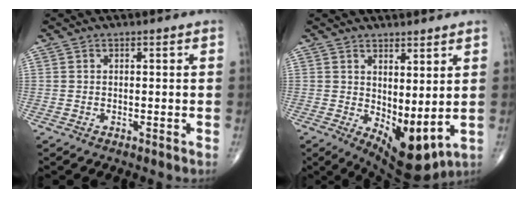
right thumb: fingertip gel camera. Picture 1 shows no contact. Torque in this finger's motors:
{"motor_torque": [-0.39, 0.68, -0.08, -0.06, 0.13]}